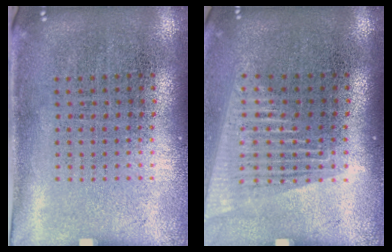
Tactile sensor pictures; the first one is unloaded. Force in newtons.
{"total": 1.7, "press": 1.5, "slide": 0.8}